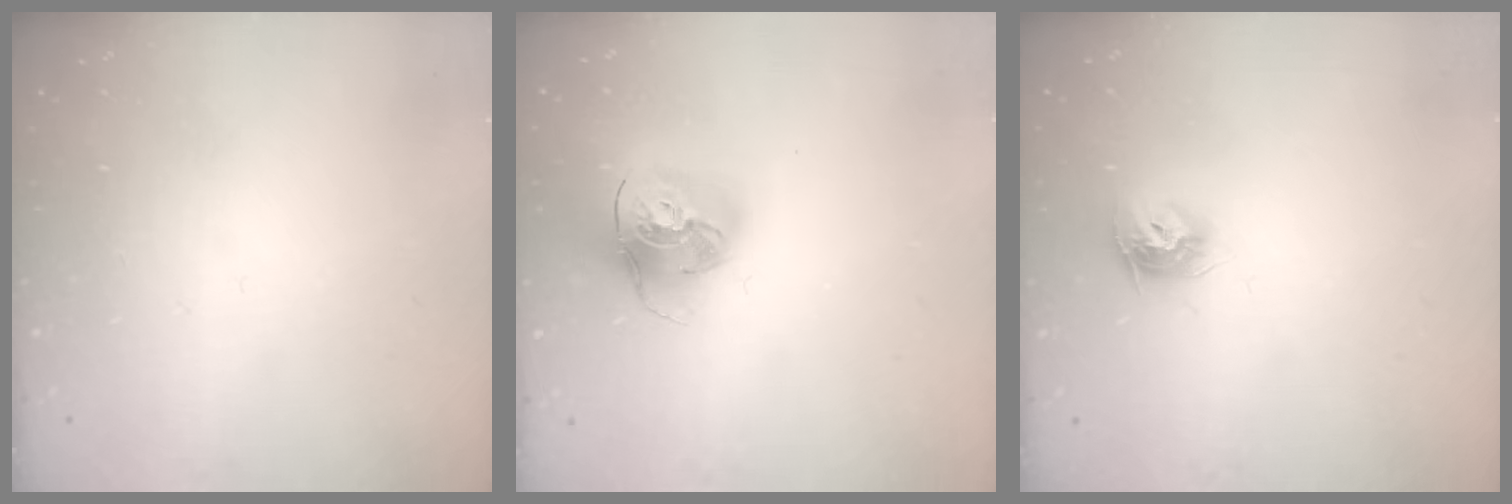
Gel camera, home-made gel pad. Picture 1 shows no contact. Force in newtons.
{"total": 16.2, "press": 16.1, "slide": 2.0}
{"total": 8.7, "press": 8.7, "slide": 0.3}